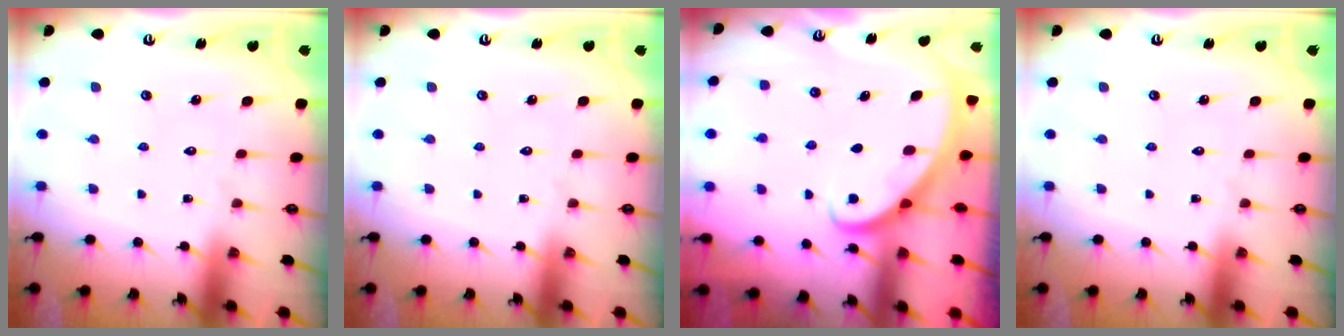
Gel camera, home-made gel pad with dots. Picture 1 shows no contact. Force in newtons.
{"total": 0.0}
{"total": 2.8, "press": 2.8, "slide": 0.2}
{"total": 0.0}